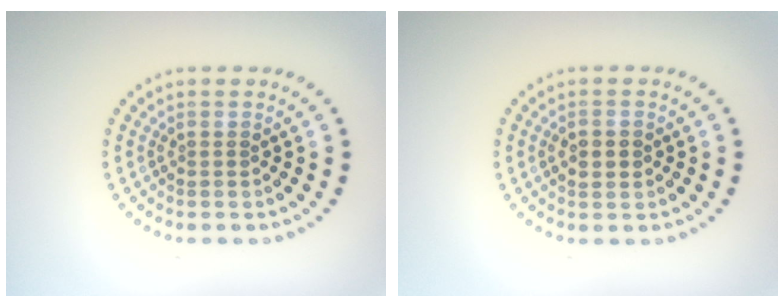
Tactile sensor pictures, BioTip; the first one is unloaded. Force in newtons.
{"total": 2.4, "press": 2.4, "slide": 0.0}